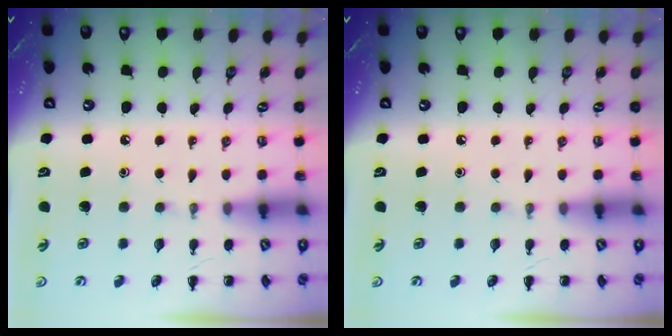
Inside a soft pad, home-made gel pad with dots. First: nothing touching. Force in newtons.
{"total": 0.0}